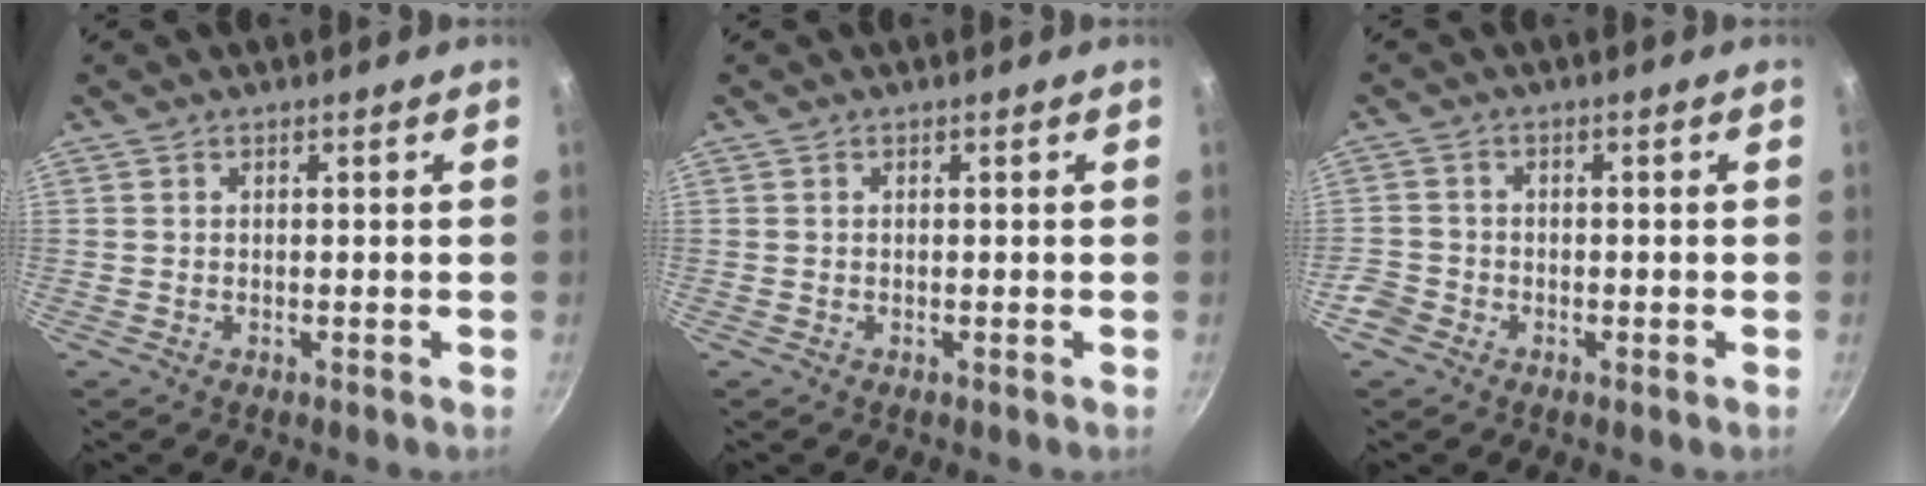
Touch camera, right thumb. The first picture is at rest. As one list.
[{"total": 0.0}, {"total": 4.0, "force": [-2.4, 3.0, 1.1], "torque": [-0.016, 0.023, -0.046]}]